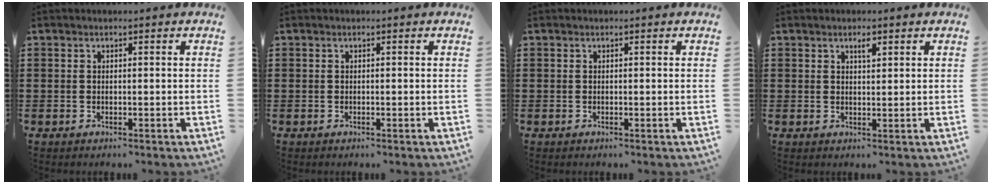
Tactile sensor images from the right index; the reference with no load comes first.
{"total": 0.0}
{"total": 0.0}
{"total": 1.7, "force": [0.9, 0.5, 1.3], "torque": [-0.020, -0.001, 0.013]}